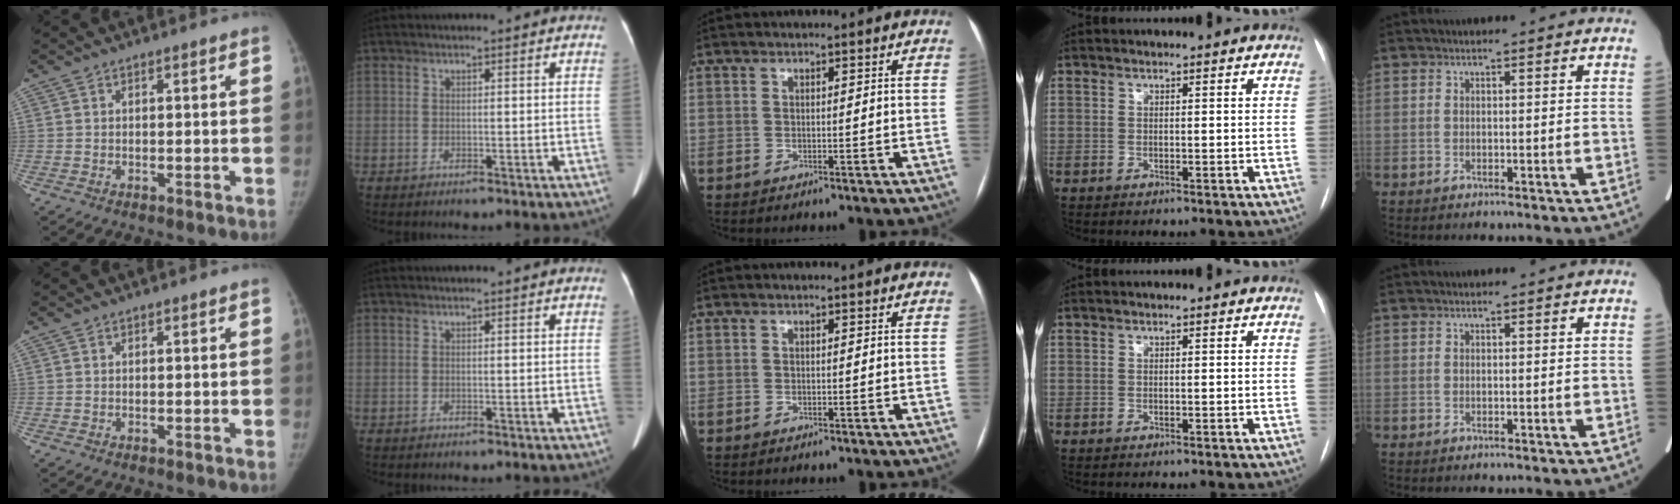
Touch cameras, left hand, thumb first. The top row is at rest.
{}